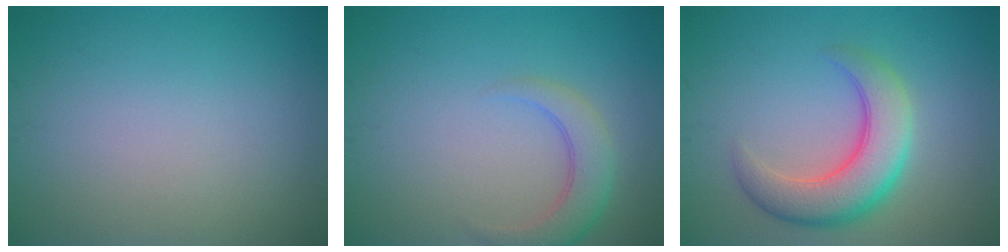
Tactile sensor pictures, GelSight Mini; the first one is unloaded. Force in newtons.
{"total": 3.2, "press": 3.2, "slide": 0.3}
{"total": 6.2, "press": 6.2, "slide": 0.2}